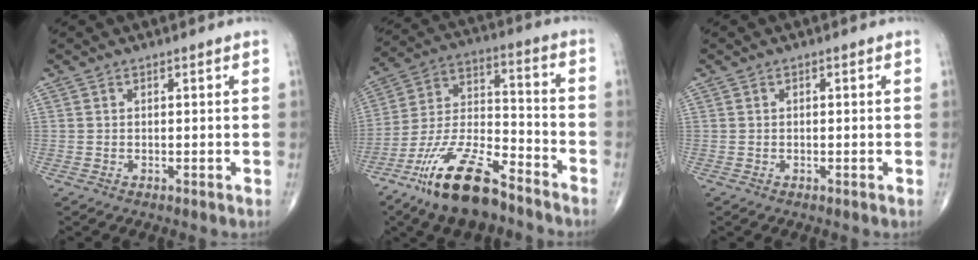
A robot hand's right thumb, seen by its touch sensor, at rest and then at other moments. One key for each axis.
{"total": 17.6, "fx": -12.2, "fy": 6.0, "fz": 11.1, "tx": -0.206, "ty": 0.072, "tz": -0.225}
{"total": 0.0}